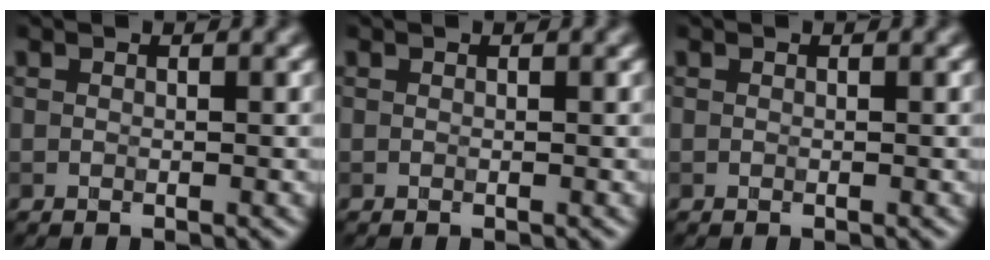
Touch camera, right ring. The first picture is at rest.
{"total": 0.0}
{"total": 0.0}